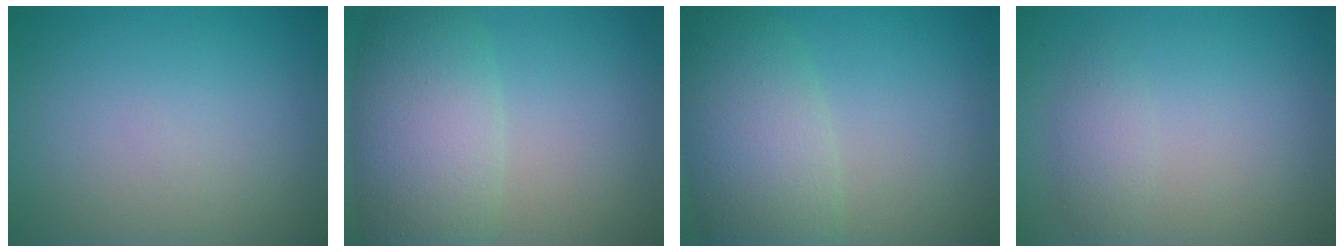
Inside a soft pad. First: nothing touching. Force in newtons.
{"total": 7.2, "press": 7.2, "slide": 0.4}
{"total": 7.1, "press": 7.0, "slide": 0.4}
{"total": 1.6, "press": 1.6, "slide": 0.1}